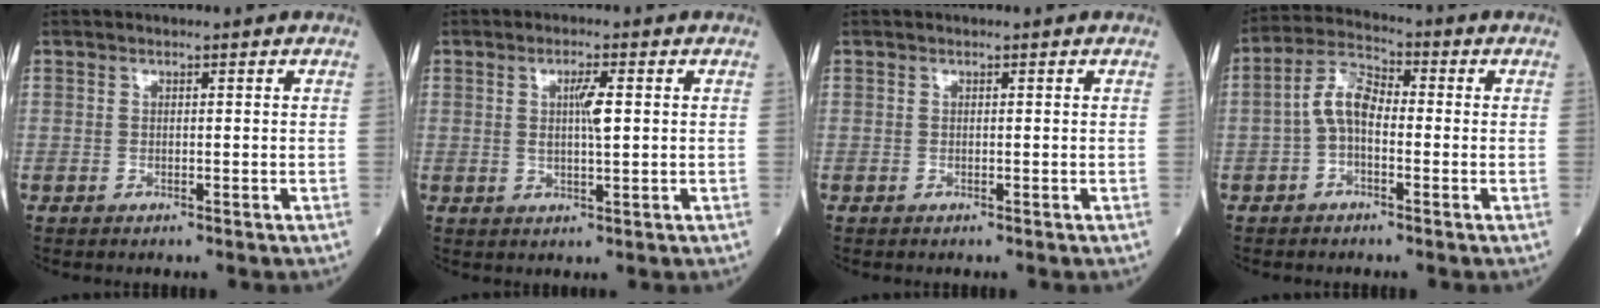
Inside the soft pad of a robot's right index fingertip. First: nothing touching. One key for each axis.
{"total": 3.9, "fx": 0.7, "fy": 0.3, "fz": 3.8, "tx": -0.070, "ty": -0.003, "tz": 0.012}
{"total": 0.0}
{"total": 6.2, "fx": -0.8, "fy": 3.0, "fz": 5.3, "tx": -0.106, "ty": 0.022, "tz": -0.023}